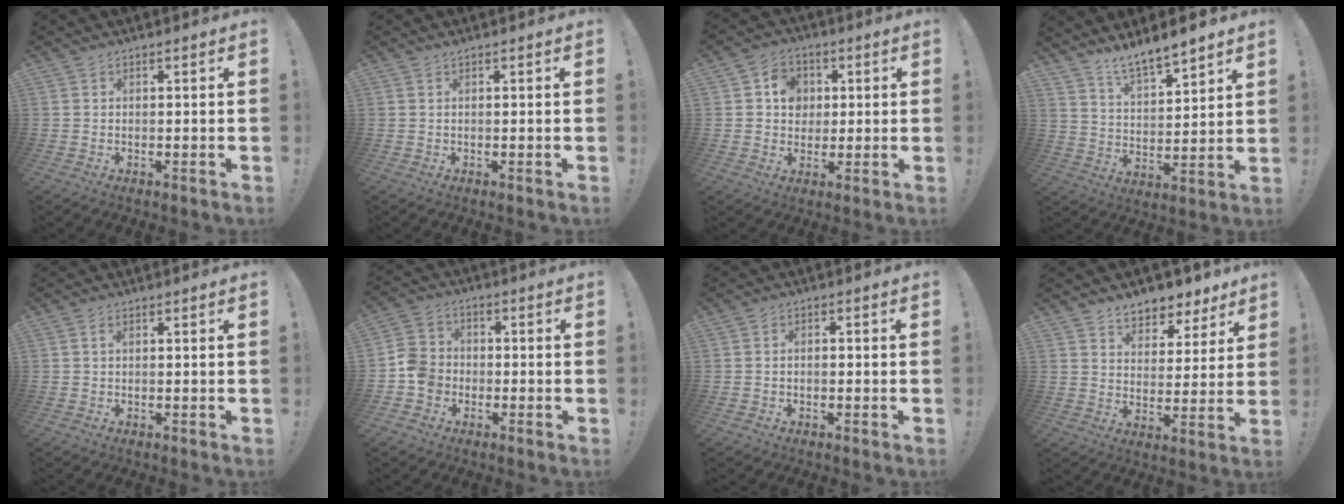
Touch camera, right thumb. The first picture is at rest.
{"total": 0.9, "force": [0.8, 0.1, 0.4], "torque": [0.000, -0.003, 0.014]}
{"total": 7.7, "force": [1.8, 6.9, 2.8], "torque": [-0.032, 0.001, 0.034]}
{"total": 8.7, "force": [8.2, 1.5, 2.6], "torque": [-0.055, -0.066, 0.153]}
{"total": 0.9, "force": [0.3, 0.3, 0.8], "torque": [-0.010, -0.001, 0.003]}
{"total": 8.1, "force": [-3.1, 6.8, 3.0], "torque": [-0.049, 0.028, -0.057]}
{"total": 1.5, "force": [-1.0, 0.6, 0.8], "torque": [-0.013, 0.004, -0.018]}
{"total": 7.9, "force": [6.5, 4.1, 1.9], "torque": [-0.022, -0.054, 0.120]}